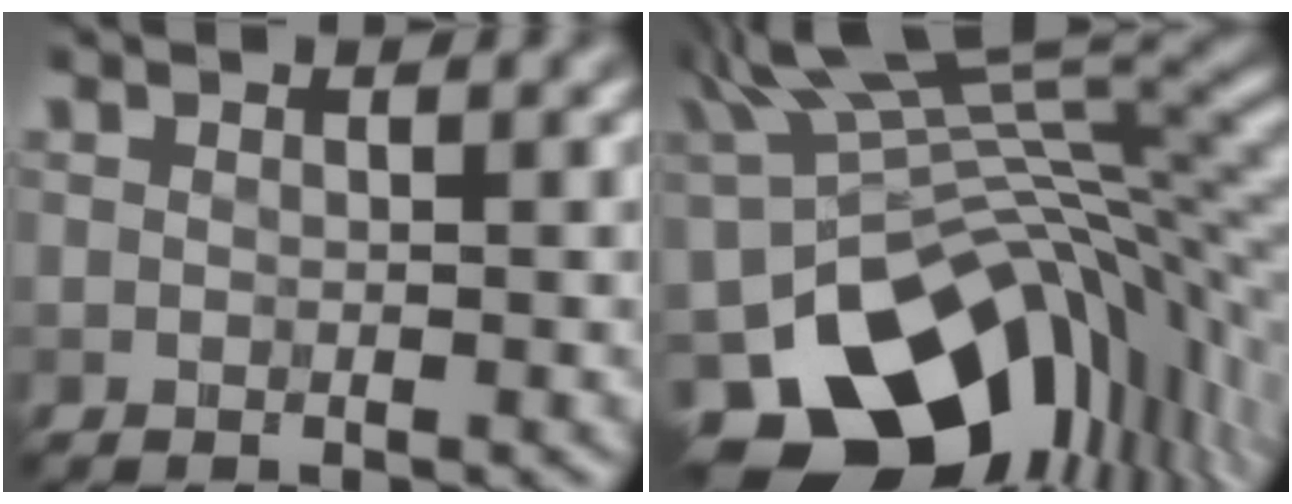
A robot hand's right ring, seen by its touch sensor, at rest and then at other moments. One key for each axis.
{"total": 14.5, "fx": -3.2, "fy": 9.1, "fz": 10.9, "tx": -0.173, "ty": -0.012, "tz": -0.043}